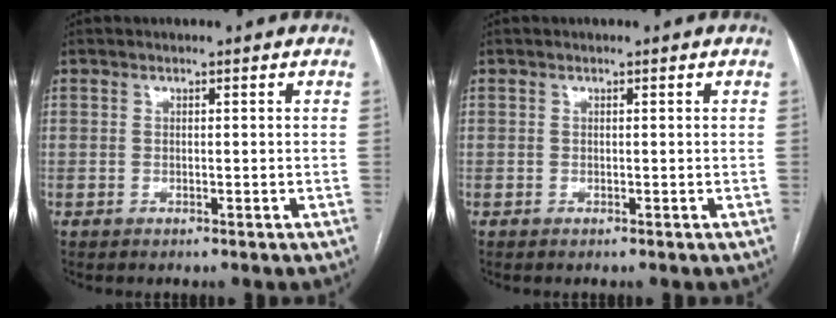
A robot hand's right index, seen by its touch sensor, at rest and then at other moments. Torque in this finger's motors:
{"motor_torque": [-0.08, 0.00, -0.03, -0.01]}